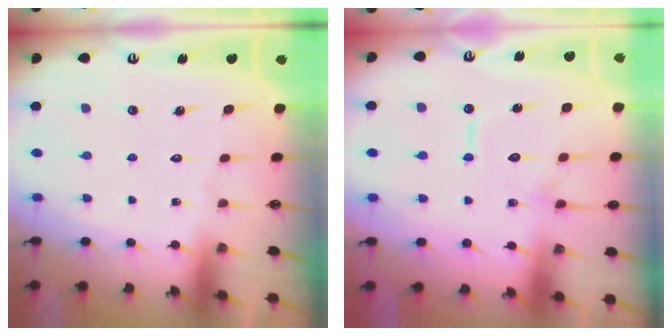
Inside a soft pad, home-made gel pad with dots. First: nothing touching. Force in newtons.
{"total": 11.4, "press": 11.4, "slide": 1.1}